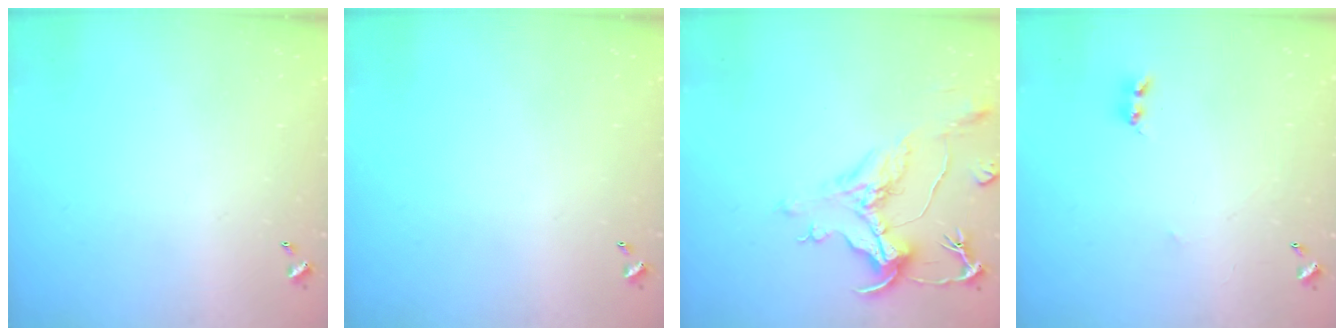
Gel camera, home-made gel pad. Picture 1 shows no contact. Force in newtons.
{"total": 0.0}
{"total": 1.6, "press": 0.1, "slide": 1.6}
{"total": 1.6, "press": 1.6, "slide": 0.4}